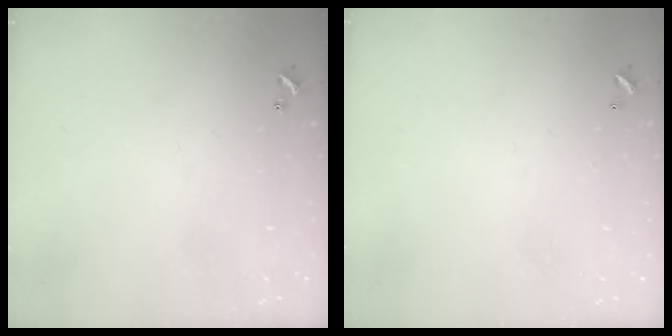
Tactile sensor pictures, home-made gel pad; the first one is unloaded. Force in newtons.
{"total": 2.8, "press": 2.8, "slide": 0.1}